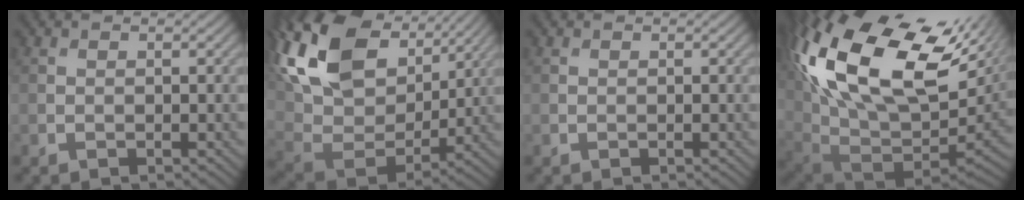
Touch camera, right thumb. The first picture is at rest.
{"total": 18.1, "force": [9.6, 10.7, 11.1], "torque": [-0.284, 0.033, 0.177]}
{"total": 0.0}
{"total": 20.9, "force": [7.0, 10.5, 16.7], "torque": [-0.365, -0.008, 0.147]}